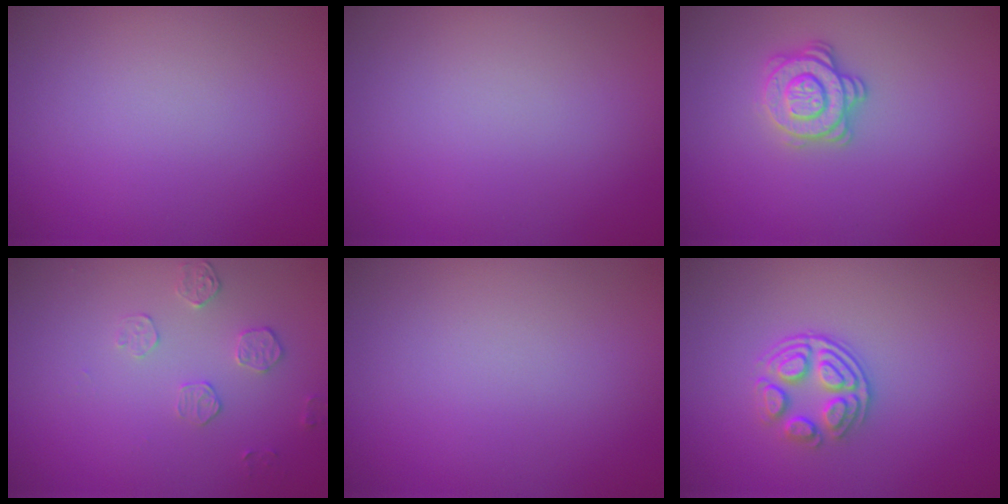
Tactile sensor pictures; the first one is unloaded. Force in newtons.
{"total": 0.0}
{"total": 2.8, "press": 2.6, "slide": 1.1}
{"total": 1.7, "press": 1.0, "slide": 1.4}
{"total": 0.0}
{"total": 3.1, "press": 2.6, "slide": 1.8}